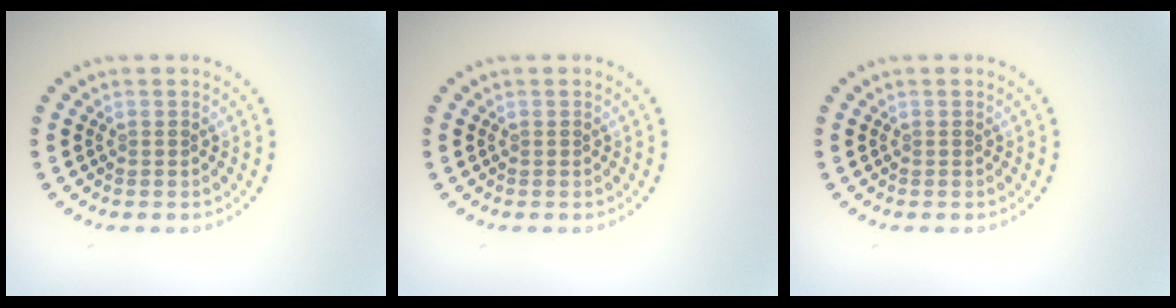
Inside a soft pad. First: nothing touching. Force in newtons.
{"total": 0.0}
{"total": 0.0}